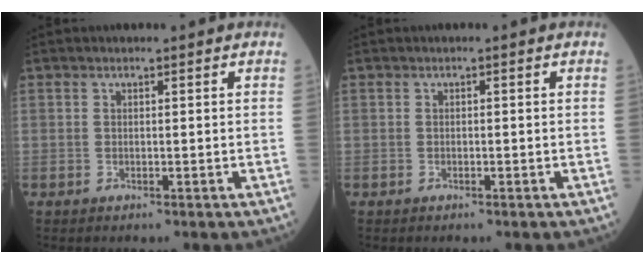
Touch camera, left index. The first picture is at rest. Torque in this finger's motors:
{"motor_torque": [0.00, 0.00, 0.00, 0.00]}